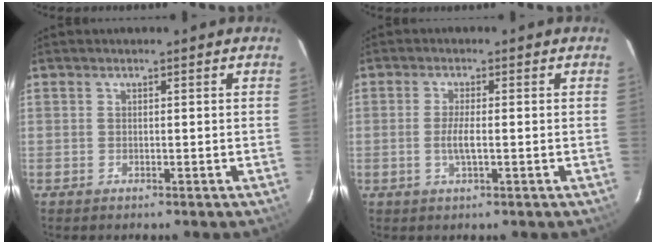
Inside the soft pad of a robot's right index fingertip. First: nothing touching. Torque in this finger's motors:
{"motor_torque": [0.69, -0.30, 0.41, 0.09]}